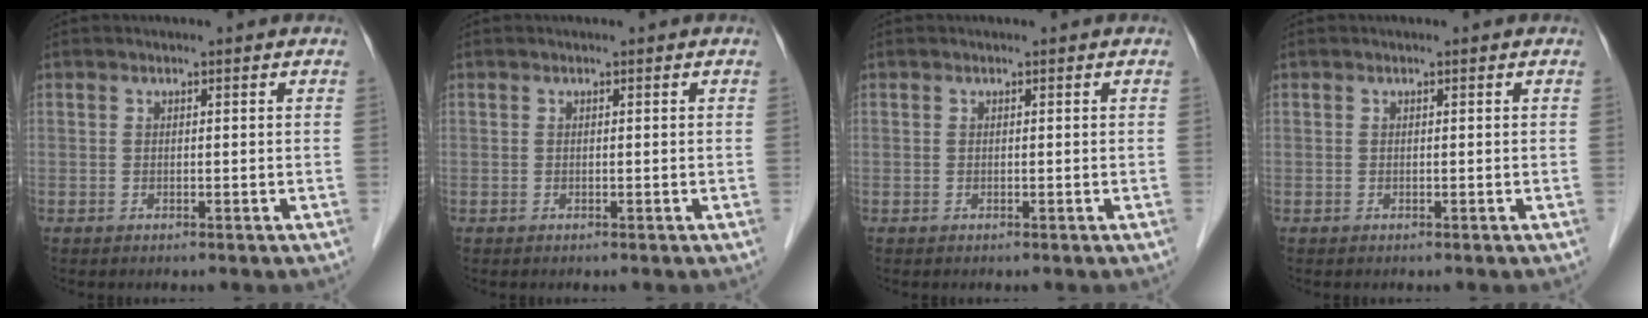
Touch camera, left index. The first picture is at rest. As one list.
[{"total": 0.0}, {"total": 0.0}, {"total": 0.0}]